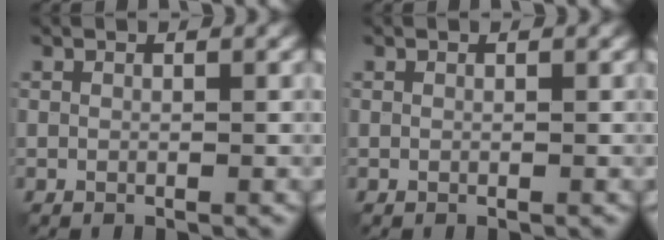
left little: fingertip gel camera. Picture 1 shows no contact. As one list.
[{"total": 0.0}]